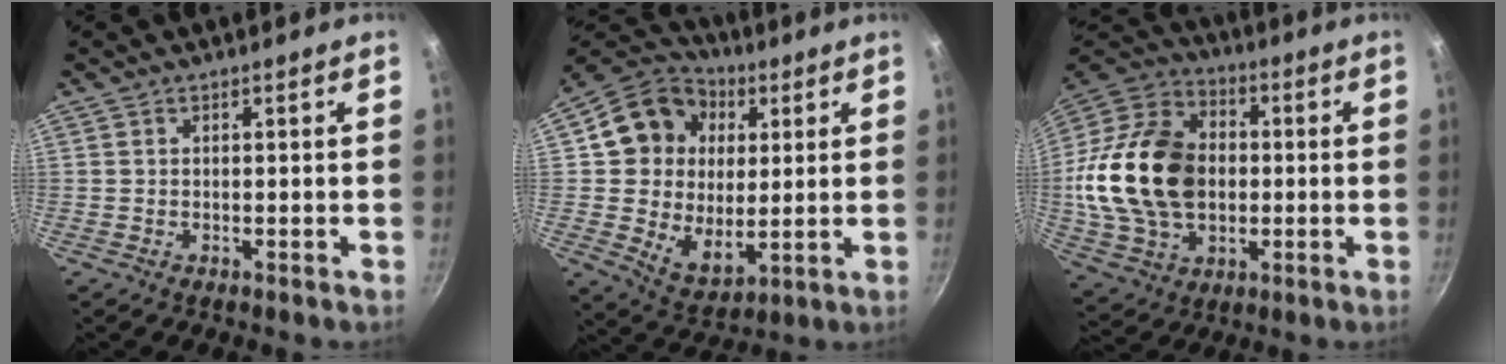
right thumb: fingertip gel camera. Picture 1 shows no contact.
{"total": 17.8, "force": [4.5, 14.4, 9.4], "torque": [-0.133, -0.004, 0.080]}
{"total": 24.7, "force": [-0.1, 17.7, 17.2], "torque": [-0.306, 0.026, 0.002]}